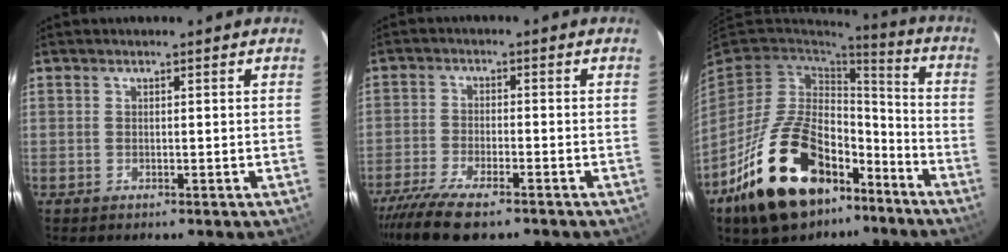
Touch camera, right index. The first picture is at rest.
{"total": 10.1, "force": [-8.0, 2.2, 5.8], "torque": [-0.140, -0.036, -0.151]}
{"total": 24.8, "force": [-14.1, 13.6, 15.1], "torque": [-0.300, 0.010, -0.215]}